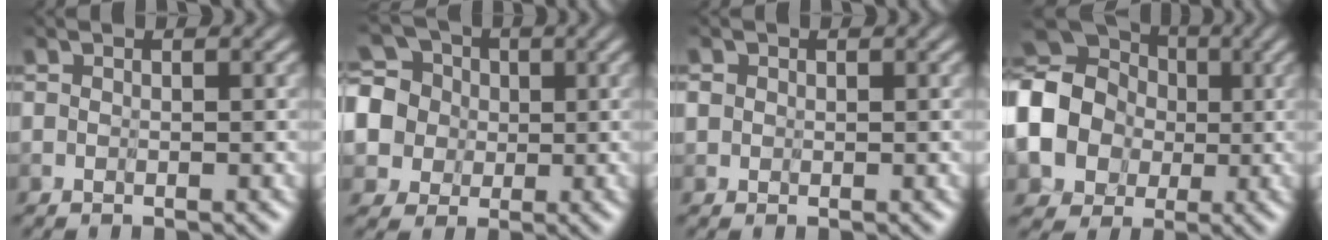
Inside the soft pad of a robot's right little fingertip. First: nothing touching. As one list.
[{"total": 6.4, "force": [1.1, 6.1, 1.8], "torque": [-0.084, 0.015, -0.002]}, {"total": 1.1, "force": [0.5, 1.0, 0.3], "torque": [-0.013, 0.007, -0.004]}, {"total": 11.3, "force": [0.0, 9.7, 5.8], "torque": [-0.150, -0.009, -0.030]}]